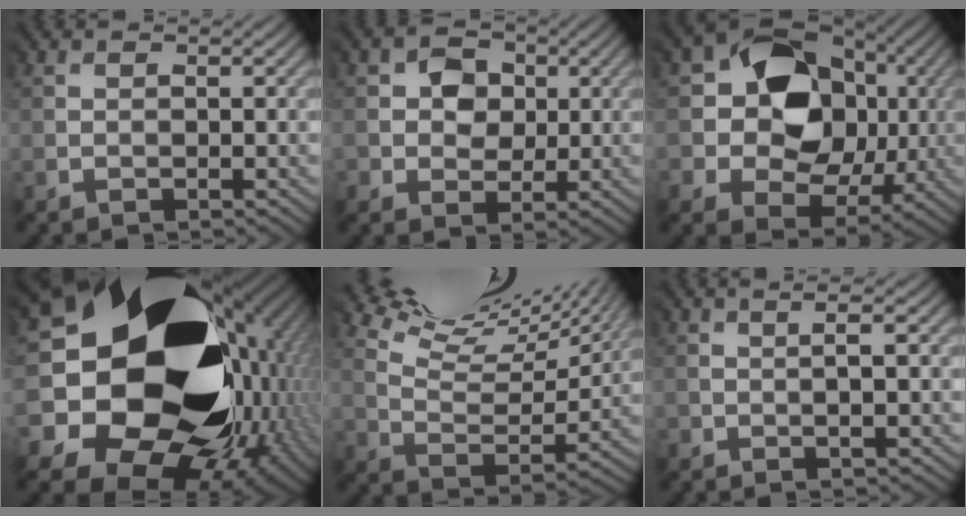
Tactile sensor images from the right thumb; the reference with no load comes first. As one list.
[{"total": 3.9, "force": [1.0, 3.5, 1.2], "torque": [-0.025, 0.005, 0.008]}, {"total": 12.1, "force": [2.0, 9.9, 6.7], "torque": [-0.121, -0.001, 0.028]}, {"total": 23.0, "force": [1.0, 19.4, 12.2], "torque": [-0.233, -0.060, -0.015]}, {"total": 14.9, "force": [11.9, 3.8, 8.2], "torque": [-0.174, 0.020, 0.173]}, {"total": 1.1, "force": [-0.2, -0.6, 0.9], "torque": [-0.019, 0.001, -0.004]}]